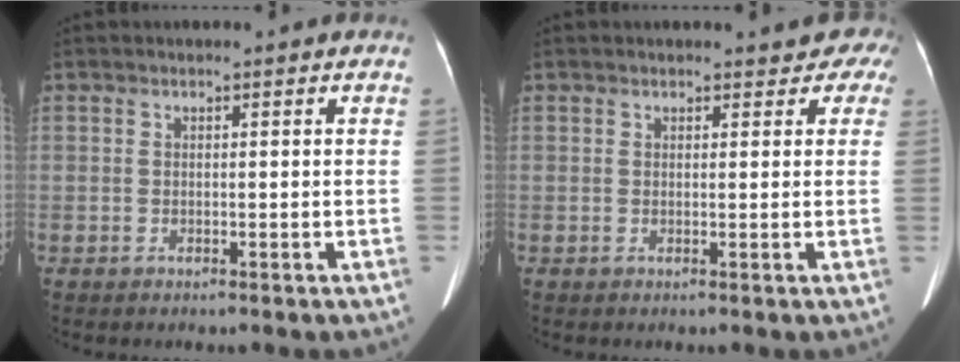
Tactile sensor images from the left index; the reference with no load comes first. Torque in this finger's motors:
{"motor_torque": [0.99, -1.15, 0.16, 0.04]}